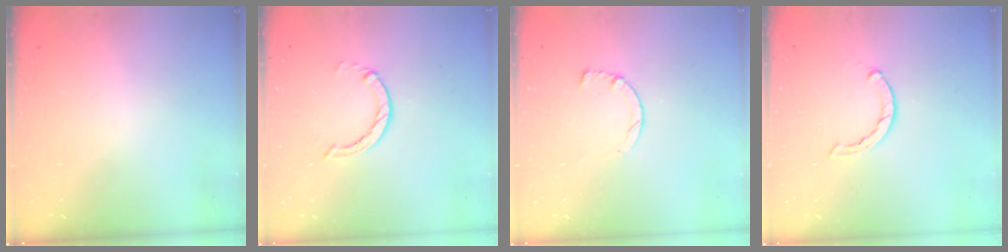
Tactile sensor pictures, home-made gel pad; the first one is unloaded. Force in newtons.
{"total": 1.0, "press": 0.9, "slide": 0.3}
{"total": 2.5, "press": 2.5, "slide": 0.3}
{"total": 0.5, "press": 0.5, "slide": 0.2}